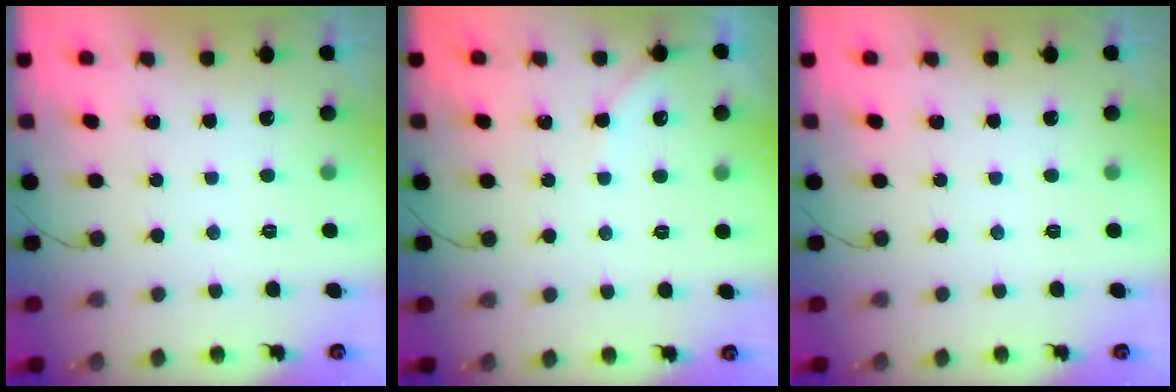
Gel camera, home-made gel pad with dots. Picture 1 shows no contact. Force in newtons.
{"total": 2.4, "press": 2.4, "slide": 0.4}
{"total": 0.0}